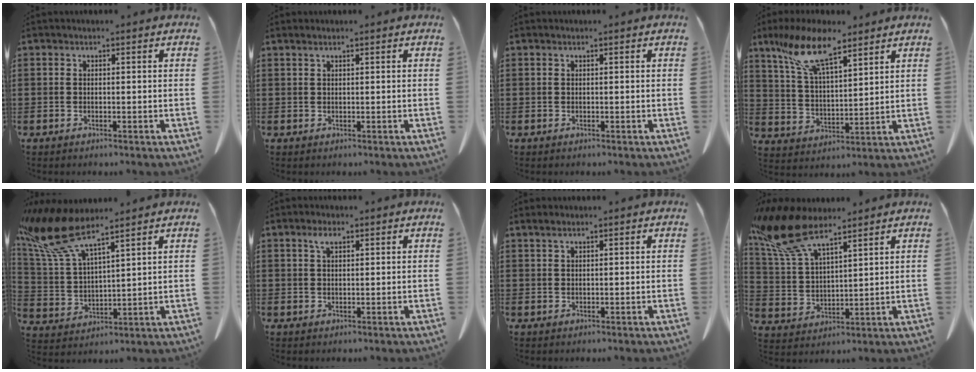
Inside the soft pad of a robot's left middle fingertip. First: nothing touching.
{"total": 0.7, "force": [0.5, 0.0, 0.5], "torque": [-0.011, 0.001, 0.009]}
{"total": 0.0}
{"total": 11.8, "force": [8.3, 3.7, 7.5], "torque": [-0.172, -0.016, 0.150]}
{"total": 11.2, "force": [8.3, 2.6, 7.1], "torque": [-0.187, -0.040, 0.144]}
{"total": 2.3, "force": [1.2, 0.8, 1.8], "torque": [-0.040, 0.005, 0.021]}
{"total": 1.1, "force": [0.8, 0.2, 0.8], "torque": [-0.018, 0.001, 0.014]}
{"total": 12.5, "force": [8.5, 4.2, 8.1], "torque": [-0.198, -0.024, 0.156]}